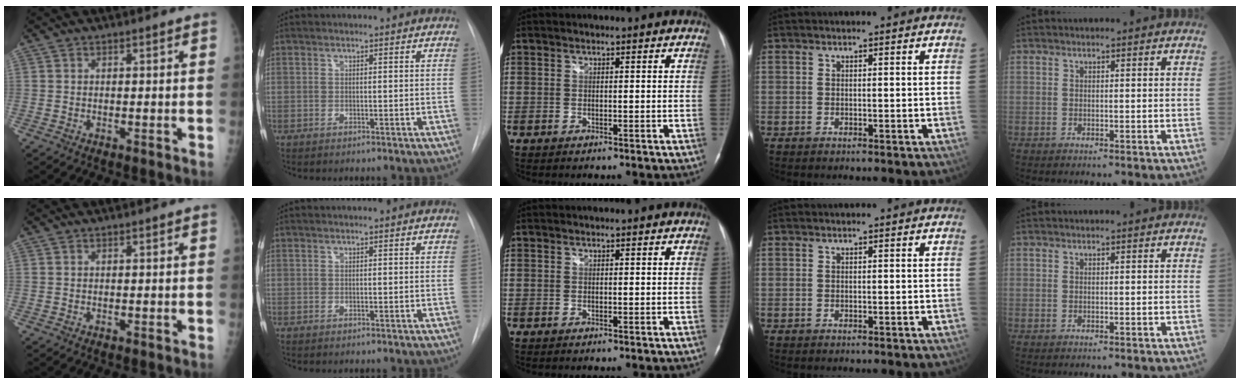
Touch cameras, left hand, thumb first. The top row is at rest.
{}